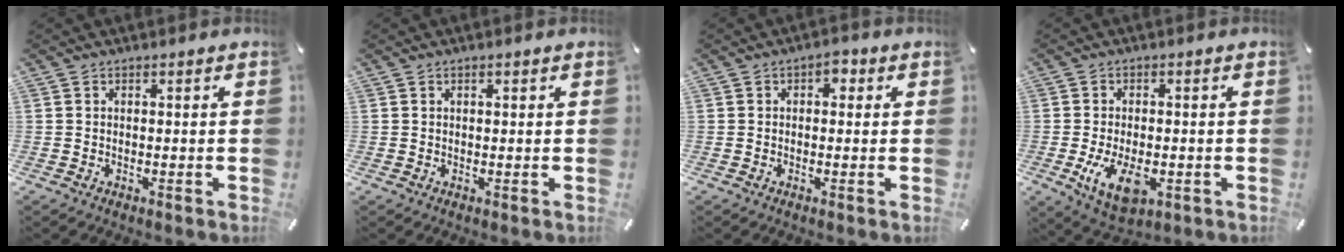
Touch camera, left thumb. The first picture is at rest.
{"total": 0.7, "force": [0.3, 0.3, 0.6], "torque": [-0.012, 0.003, 0.004]}
{"total": 2.4, "force": [-0.1, 1.7, 1.7], "torque": [-0.026, 0.008, -0.007]}
{"total": 9.4, "force": [-2.5, 5.3, 7.3], "torque": [-0.144, -0.010, -0.045]}